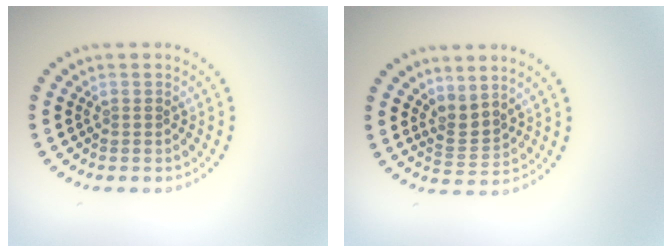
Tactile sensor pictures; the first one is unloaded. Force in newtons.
{"total": 2.3, "press": 1.5, "slide": 1.8}